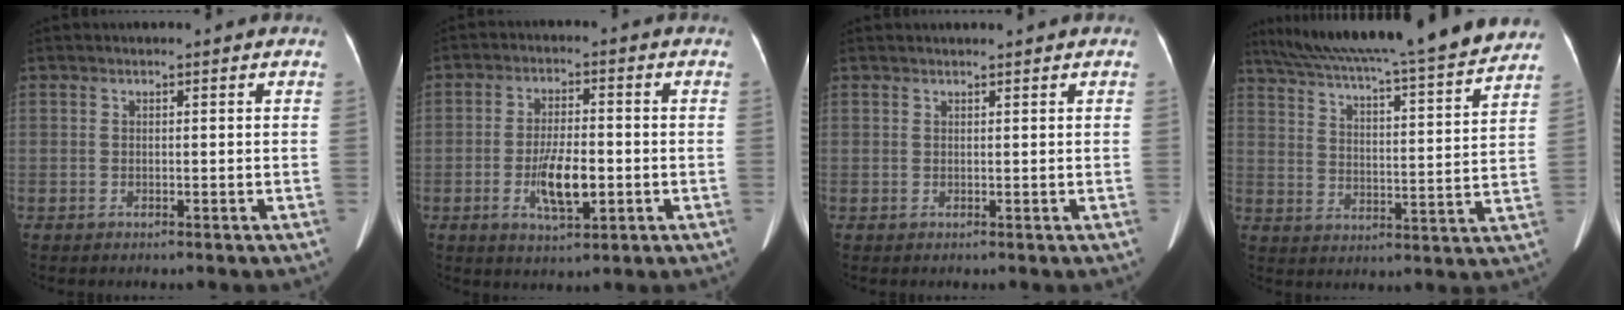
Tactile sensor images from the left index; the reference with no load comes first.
{"total": 7.2, "force": [-2.0, 2.2, 6.6], "torque": [-0.129, -0.004, -0.032]}
{"total": 2.1, "force": [1.9, 0.0, 0.8], "torque": [-0.006, 0.021, 0.029]}
{"total": 24.9, "force": [21.8, 0.9, 11.8], "torque": [-0.200, -0.006, 0.305]}